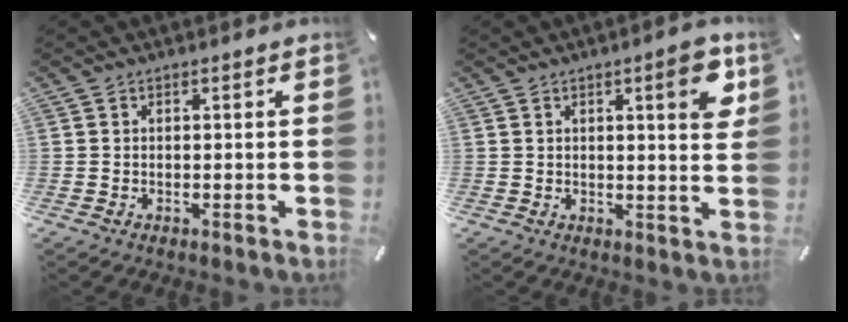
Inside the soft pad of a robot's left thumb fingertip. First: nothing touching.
{"total": 7.6, "force": [2.9, 1.8, 6.8], "torque": [-0.084, -0.013, 0.039]}